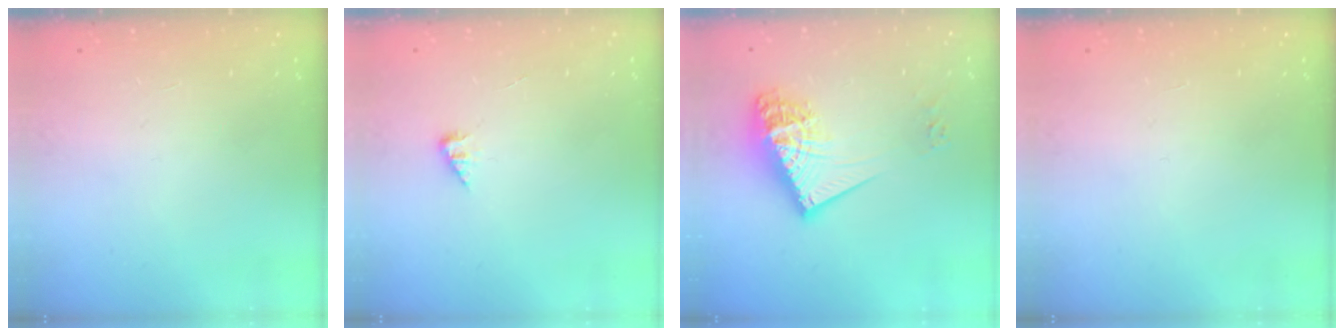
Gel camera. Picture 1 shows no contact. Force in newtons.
{"total": 2.4, "press": 2.4, "slide": 0.4}
{"total": 16.9, "press": 16.9, "slide": 1.5}
{"total": 0.0}